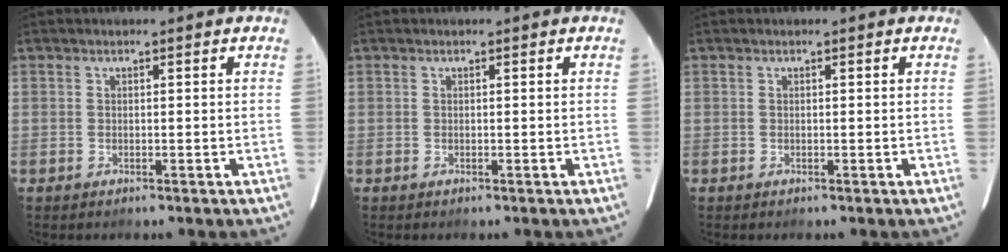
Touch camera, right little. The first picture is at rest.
{"total": 0.0}
{"total": 0.0}